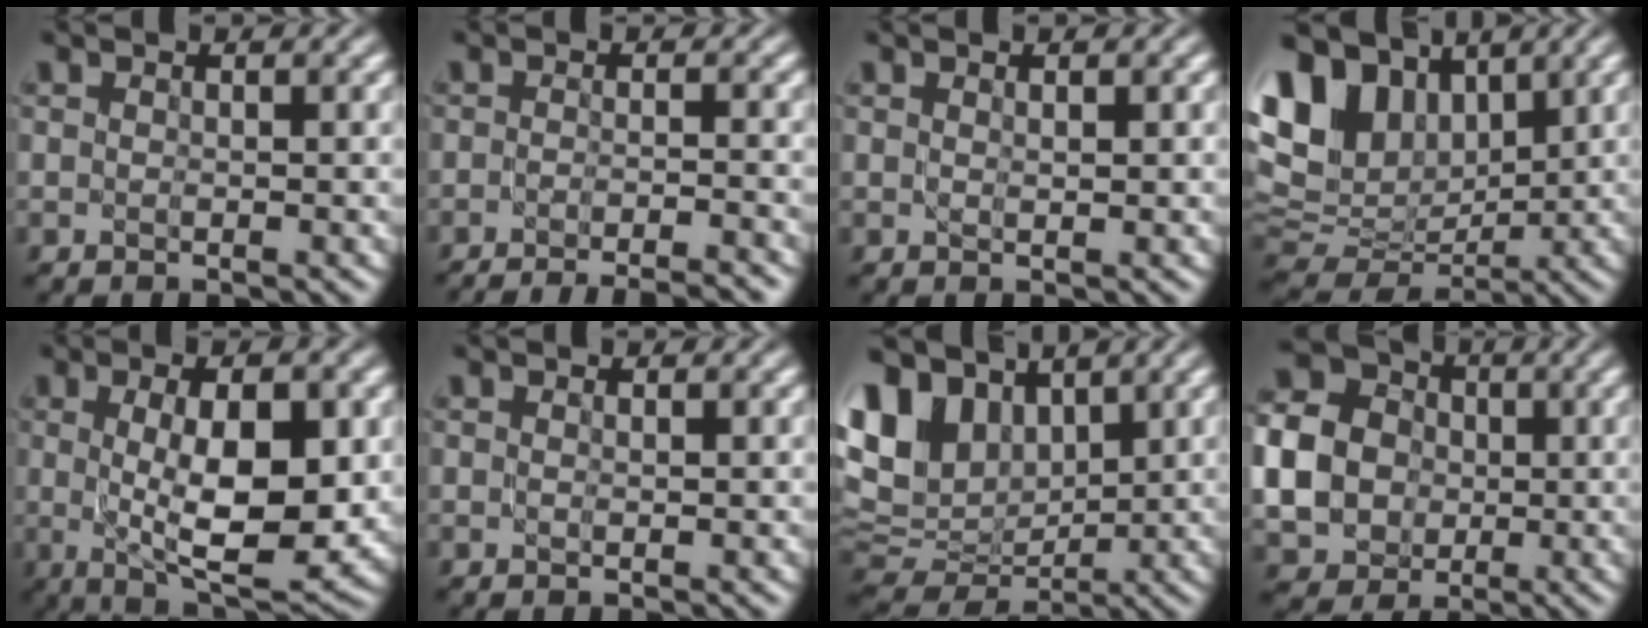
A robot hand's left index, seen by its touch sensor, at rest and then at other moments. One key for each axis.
{"total": 7.7, "fx": -6.5, "fy": 1.8, "fz": 3.7, "tx": -0.028, "ty": -0.005, "tz": -0.078}
{"total": 0.6, "fx": 0.3, "fy": 0.2, "fz": 0.5, "tx": -0.010, "ty": -0.001, "tz": 0.006}
{"total": 12.4, "fx": 5.3, "fy": 8.2, "fz": 7.6, "tx": -0.170, "ty": 0.023, "tz": 0.095}
{"total": 9.6, "fx": 0.3, "fy": 3.4, "fz": 8.9, "tx": -0.139, "ty": -0.005, "tz": 0.009}
{"total": 0.0}
{"total": 10.1, "fx": 4.0, "fy": 6.9, "fz": 6.2, "tx": -0.147, "ty": 0.011, "tz": 0.073}
{"total": 8.8, "fx": -0.3, "fy": 7.7, "fz": 4.2, "tx": -0.116, "ty": -0.001, "tz": -0.015}